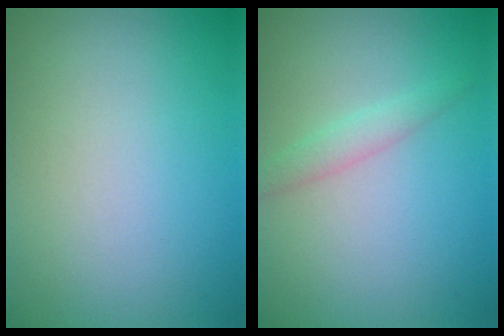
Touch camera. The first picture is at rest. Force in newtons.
{"total": 1.6, "press": 1.6, "slide": 0.0}